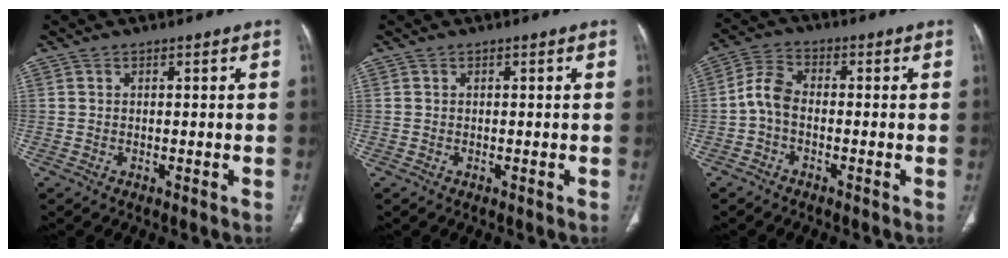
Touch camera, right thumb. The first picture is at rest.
{"total": 0.0}
{"total": 5.4, "force": [-1.2, 3.4, 4.1], "torque": [-0.080, 0.020, -0.035]}